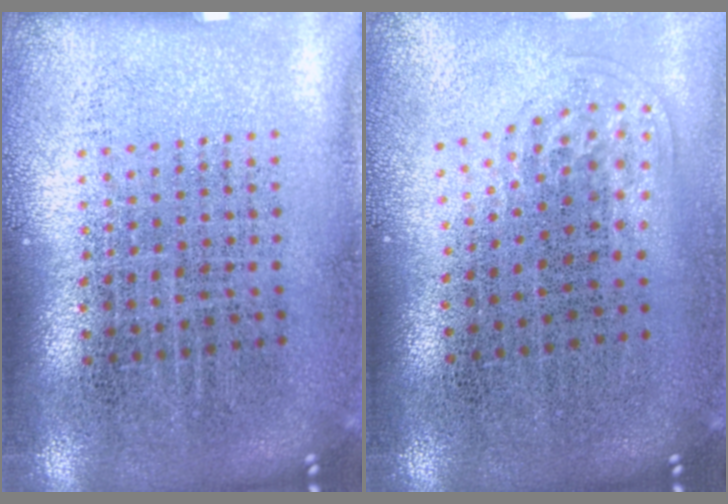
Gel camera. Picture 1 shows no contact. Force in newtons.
{"total": 1.0, "press": 0.6, "slide": 0.8}